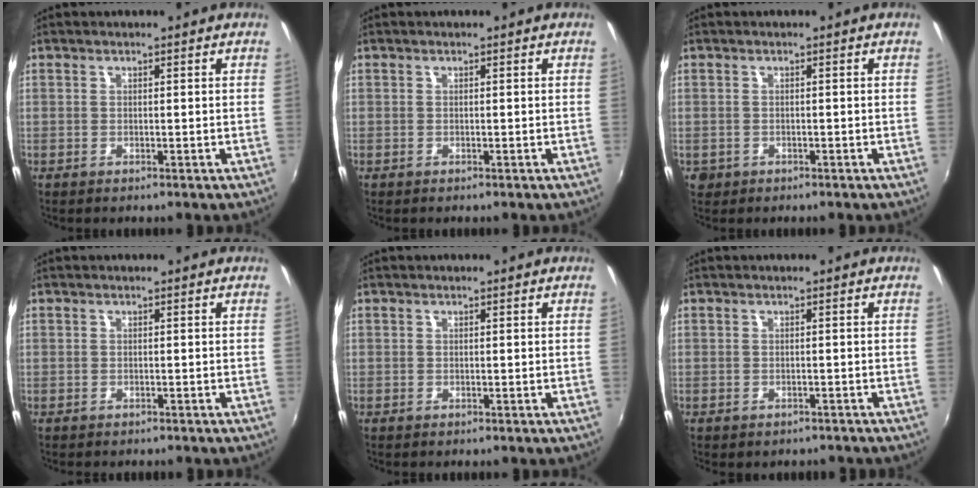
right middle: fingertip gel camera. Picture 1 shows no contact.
{"total": 0.0}
{"total": 2.3, "force": [-0.8, 2.0, 0.8], "torque": [-0.021, -0.005, -0.010]}
{"total": 0.9, "force": [-0.7, 0.4, 0.0], "torque": [-0.005, 0.001, -0.012]}
{"total": 0.0}
{"total": 2.5, "force": [-2.0, 1.2, 0.8], "torque": [-0.019, -0.009, -0.023]}